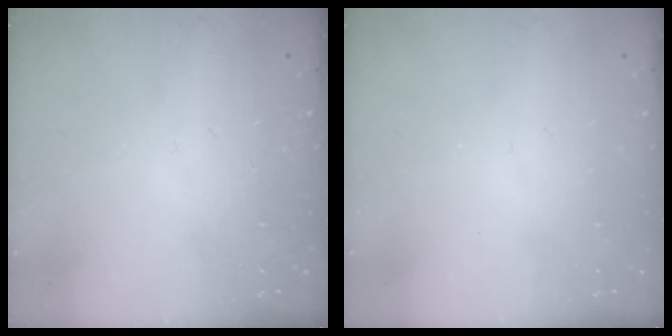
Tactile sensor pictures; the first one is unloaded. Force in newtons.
{"total": 0.0}